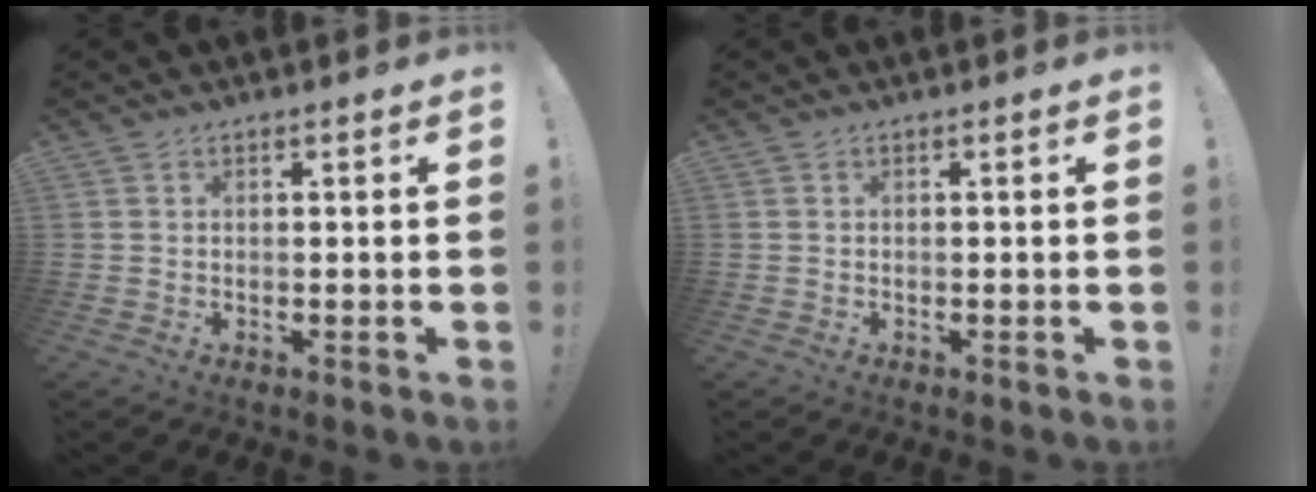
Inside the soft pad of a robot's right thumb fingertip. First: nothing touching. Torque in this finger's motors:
{"motor_torque": [0.00, 0.00, 0.00, 0.00, 0.00]}